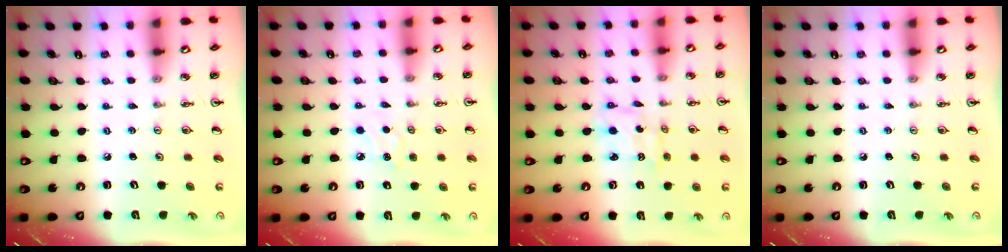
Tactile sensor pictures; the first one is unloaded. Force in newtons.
{"total": 5.0, "press": 5.0, "slide": 0.6}
{"total": 2.7, "press": 2.7, "slide": 0.2}
{"total": 0.0}